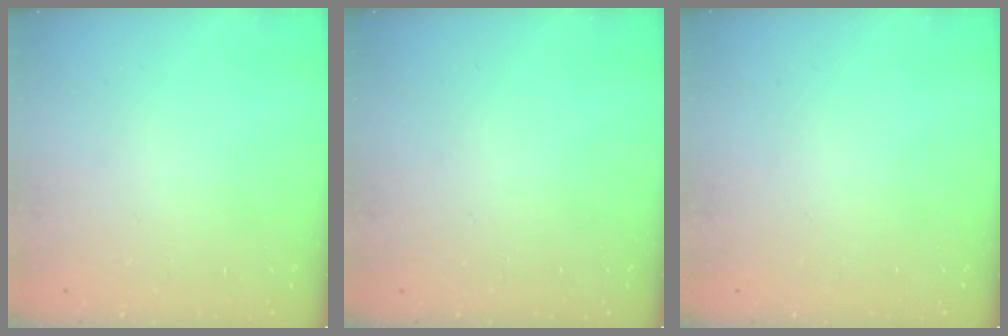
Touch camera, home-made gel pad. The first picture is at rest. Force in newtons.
{"total": 0.0}
{"total": 0.0}